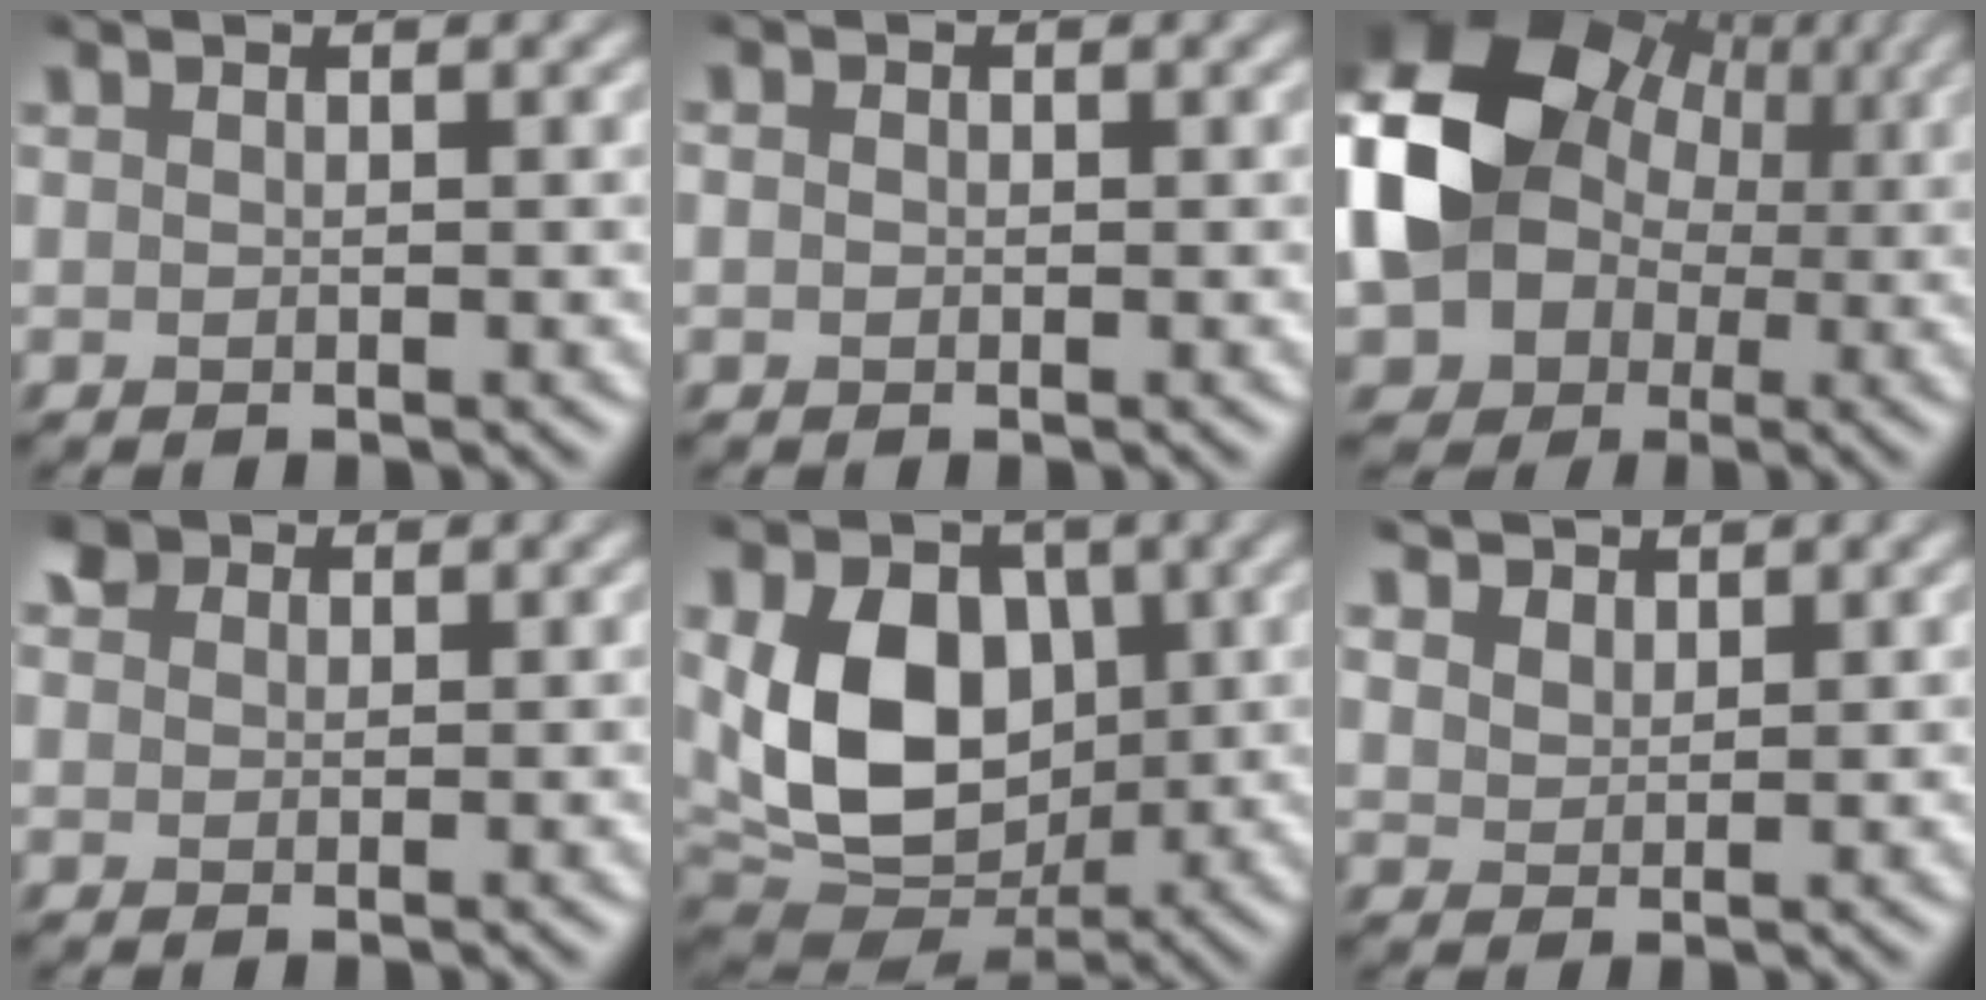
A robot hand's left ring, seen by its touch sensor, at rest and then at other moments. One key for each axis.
{"total": 0.6, "fx": -0.3, "fy": 0.5, "fz": 0.1, "tx": 0.000, "ty": -0.002, "tz": -0.011}
{"total": 14.0, "fx": 1.0, "fy": 11.3, "fz": 8.2, "tx": -0.176, "ty": -0.005, "tz": 0.001}
{"total": 1.7, "fx": 0.9, "fy": 1.3, "fz": 0.6, "tx": -0.017, "ty": 0.001, "tz": 0.016}
{"total": 10.1, "fx": 0.2, "fy": 7.3, "fz": 7.0, "tx": -0.130, "ty": -0.015, "tz": -0.005}
{"total": 2.4, "fx": 1.8, "fy": 1.4, "fz": 0.8, "tx": -0.031, "ty": -0.014, "tz": 0.039}